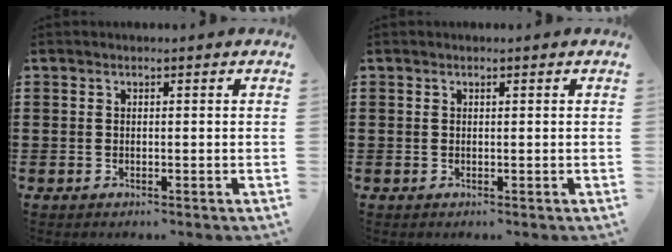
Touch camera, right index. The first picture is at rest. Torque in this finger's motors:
{"motor_torque": [-0.26, 0.00, 0.00, -0.01]}